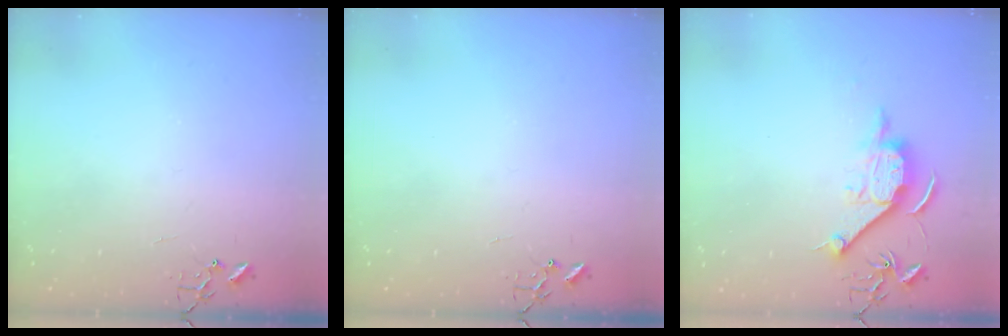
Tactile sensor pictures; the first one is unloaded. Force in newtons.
{"total": 0.0}
{"total": 11.3, "press": 11.3, "slide": 0.5}